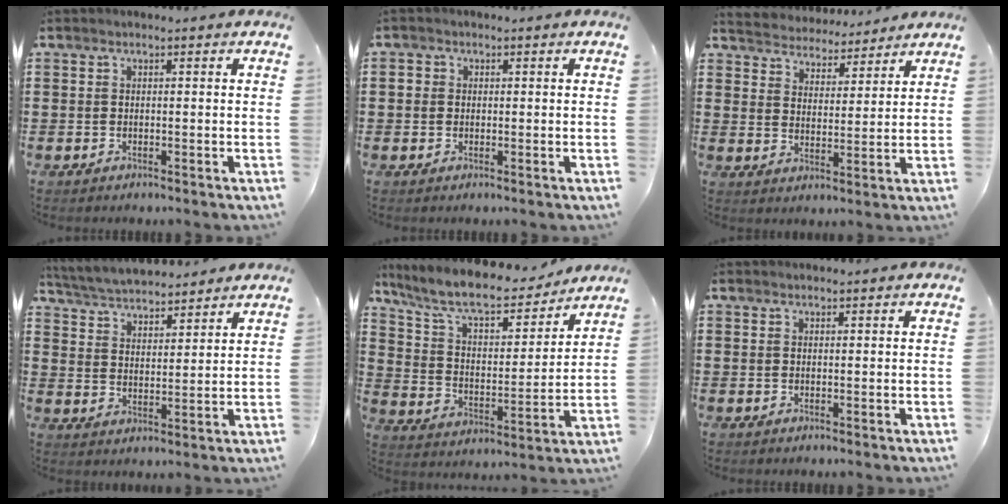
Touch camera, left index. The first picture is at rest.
{"total": 1.4, "force": [0.2, 1.3, 0.5], "torque": [-0.013, 0.008, 0.003]}
{"total": 4.2, "force": [4.1, 0.4, -0.7], "torque": [-0.010, -0.029, 0.069]}
{"total": 4.9, "force": [4.9, 0.4, 0.5], "torque": [-0.033, -0.023, 0.085]}
{"total": 9.7, "force": [8.4, 1.9, 4.3], "torque": [-0.118, -0.046, 0.145]}
{"total": 0.8, "force": [0.8, 0.1, 0.0], "torque": [-0.002, 0.000, 0.016]}